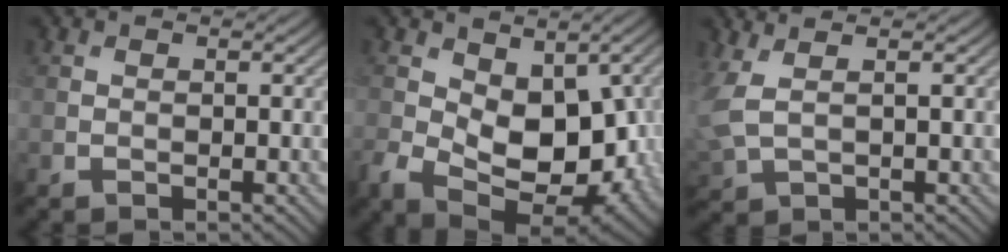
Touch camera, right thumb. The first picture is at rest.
{"total": 11.4, "force": [-0.6, 7.6, 8.5], "torque": [-0.168, -0.036, -0.006]}
{"total": 4.4, "force": [1.5, 1.9, 3.7], "torque": [-0.117, 0.000, 0.036]}